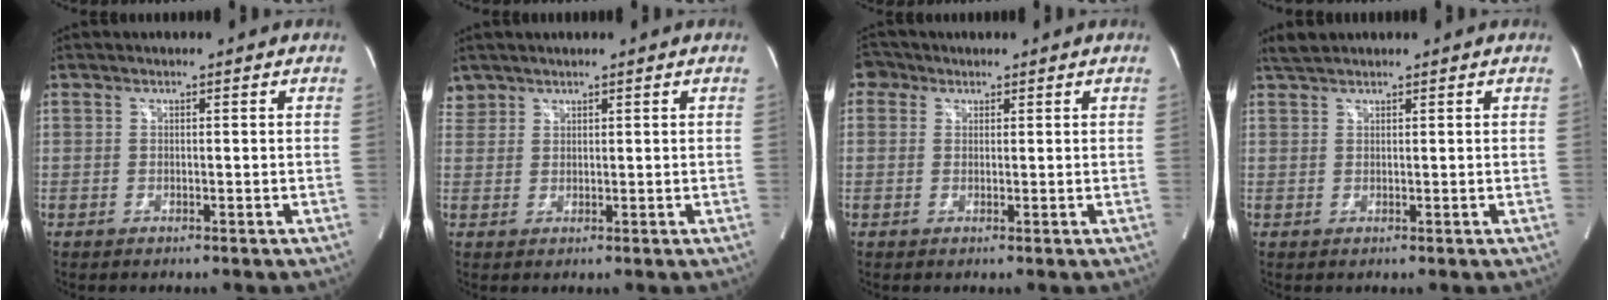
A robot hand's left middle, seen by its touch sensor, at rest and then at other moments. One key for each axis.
{"total": 2.0, "fx": 1.7, "fy": 1.1, "fz": -0.3, "tx": 0.006, "ty": 0.011, "tz": 0.032}
{"total": 2.7, "fx": 1.4, "fy": 2.2, "fz": 0.6, "tx": -0.012, "ty": 0.012, "tz": 0.019}
{"total": 1.8, "fx": 1.8, "fy": 0.2, "fz": 0.5, "tx": -0.017, "ty": 0.012, "tz": 0.036}